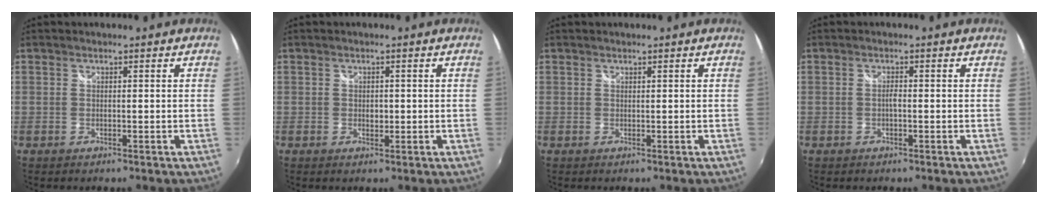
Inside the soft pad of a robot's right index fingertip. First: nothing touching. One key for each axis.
{"total": 1.3, "fx": -0.1, "fy": 1.0, "fz": 0.9, "tx": -0.012, "ty": 0.002, "tz": -0.001}
{"total": 0.0}
{"total": 1.0, "fx": -0.3, "fy": 0.3, "fz": 0.9, "tx": -0.017, "ty": 0.003, "tz": -0.007}